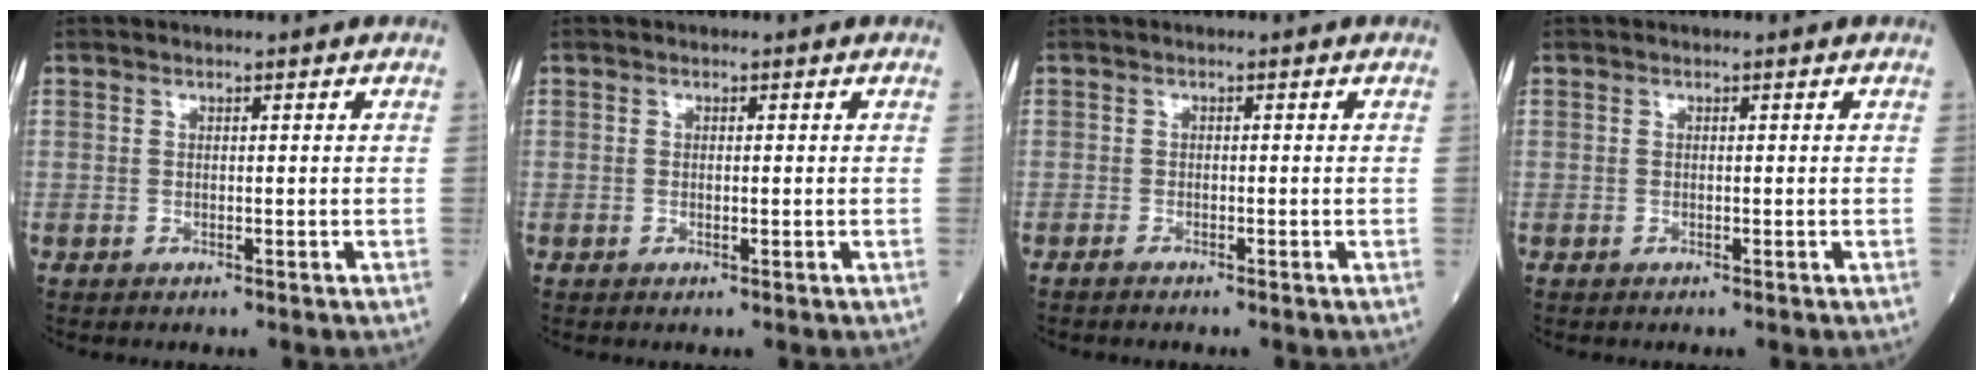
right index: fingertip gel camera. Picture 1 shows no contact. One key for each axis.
{"total": 1.2, "fx": -0.1, "fy": 0.6, "fz": 1.0, "tx": -0.028, "ty": -0.002, "tz": 0.000}
{"total": 1.6, "fx": -1.2, "fy": 0.7, "fz": 0.8, "tx": -0.029, "ty": -0.004, "tz": -0.018}
{"total": 0.0}